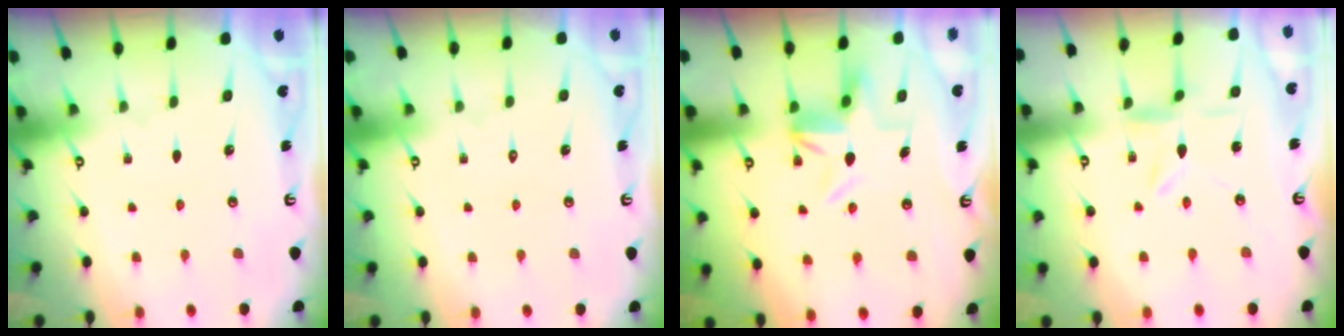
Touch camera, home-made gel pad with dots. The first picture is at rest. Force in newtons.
{"total": 1.7, "press": 1.7, "slide": 0.1}
{"total": 5.0, "press": 5.0, "slide": 0.2}
{"total": 2.7, "press": 2.7, "slide": 0.4}